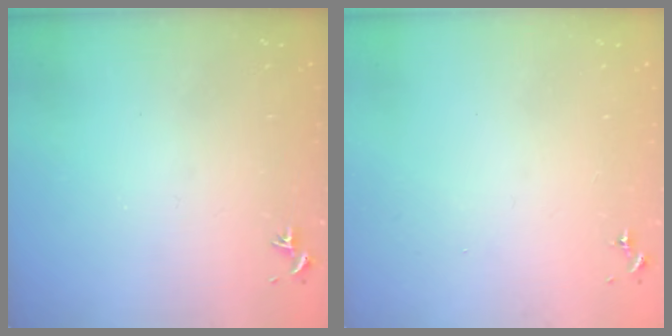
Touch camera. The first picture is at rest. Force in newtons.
{"total": 0.0}